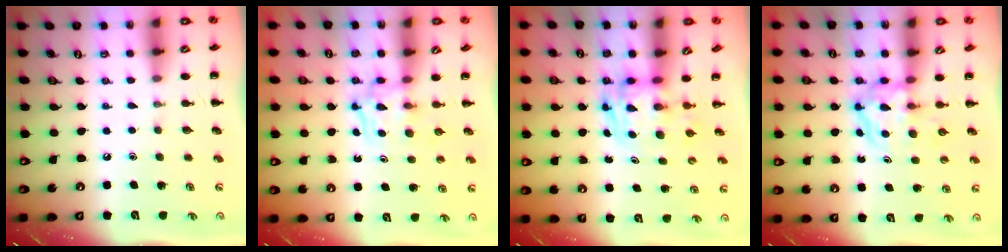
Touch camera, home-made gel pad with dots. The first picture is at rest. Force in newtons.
{"total": 3.9, "press": 3.9, "slide": 0.3}
{"total": 2.8, "press": 2.8, "slide": 0.5}
{"total": 3.8, "press": 3.8, "slide": 0.4}